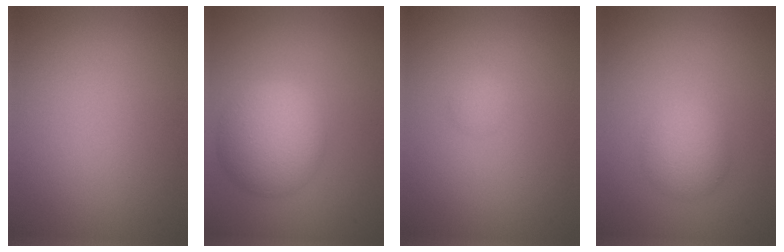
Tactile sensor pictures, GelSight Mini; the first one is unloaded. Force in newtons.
{"total": 6.1, "press": 6.1, "slide": 0.3}
{"total": 0.7, "press": 0.7, "slide": 0.0}
{"total": 3.0, "press": 3.0, "slide": 0.1}